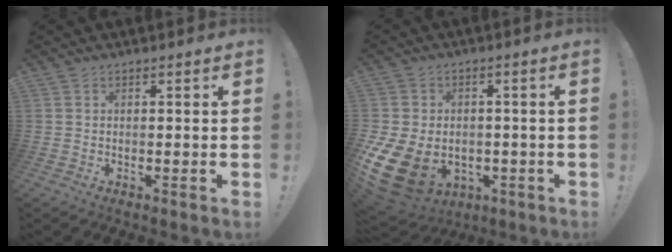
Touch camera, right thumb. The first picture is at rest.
{"total": 15.6, "force": [-5.2, 11.4, 9.3], "torque": [-0.193, 0.033, -0.084]}